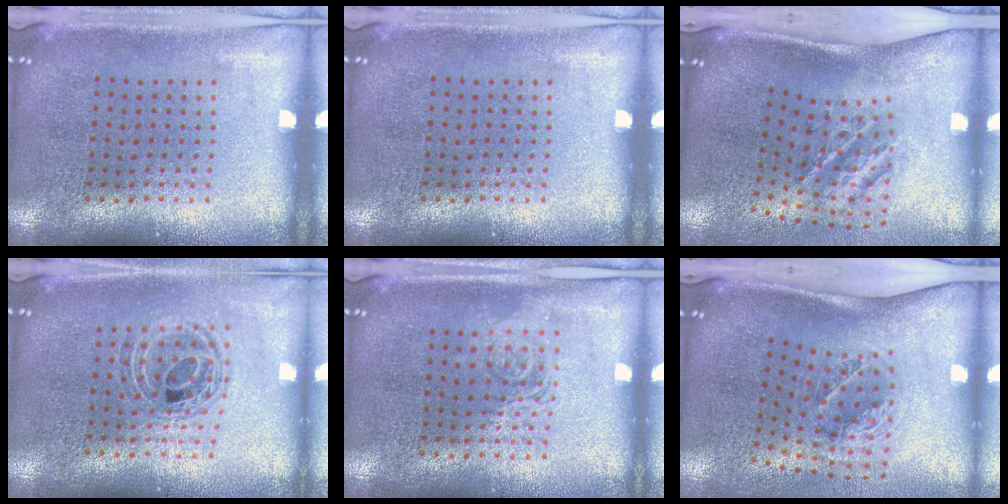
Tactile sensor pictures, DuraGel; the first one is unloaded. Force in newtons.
{"total": 0.0}
{"total": 2.2, "press": 1.2, "slide": 1.8}
{"total": 0.9, "press": 0.9, "slide": 0.2}
{"total": 1.3, "press": 1.2, "slide": 0.5}
{"total": 1.9, "press": 1.3, "slide": 1.4}